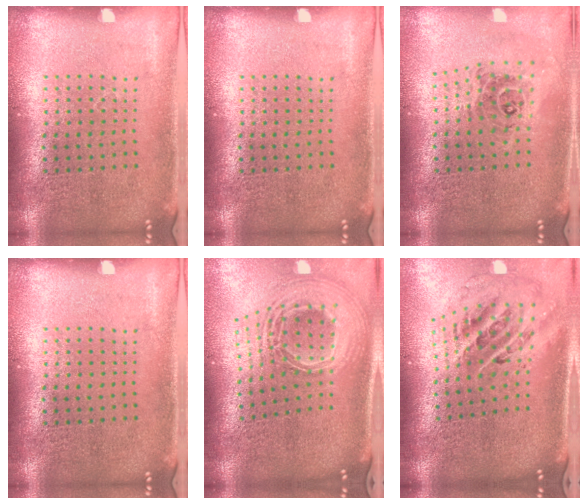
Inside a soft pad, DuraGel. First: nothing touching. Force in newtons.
{"total": 0.0}
{"total": 0.8, "press": 0.8, "slide": 0.1}
{"total": 0.0}
{"total": 2.8, "press": 2.0, "slide": 2.0}
{"total": 2.6, "press": 1.8, "slide": 2.0}